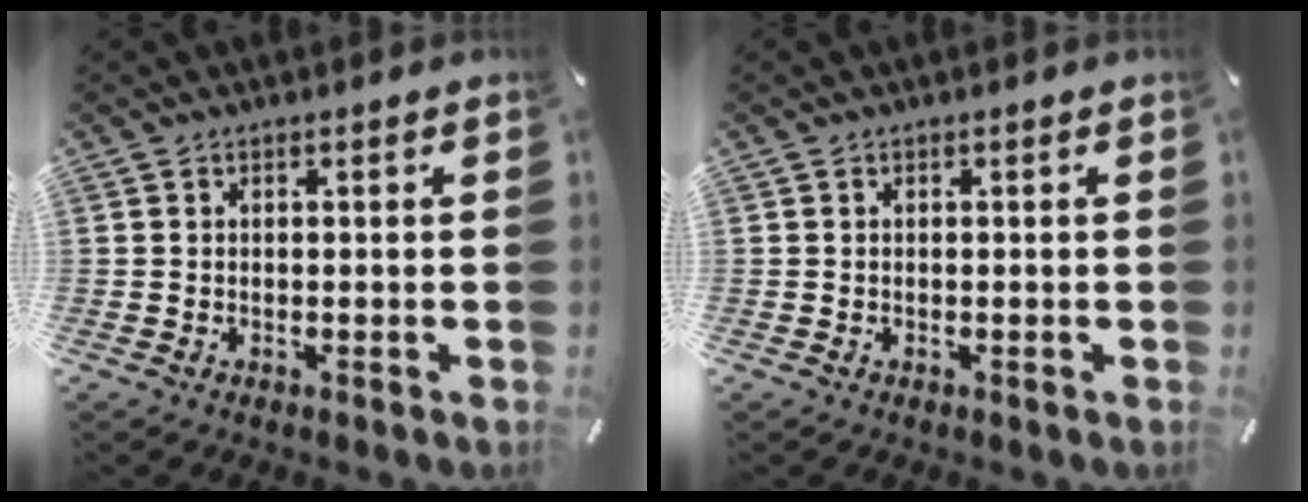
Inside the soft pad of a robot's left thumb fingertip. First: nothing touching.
{"total": 0.0}